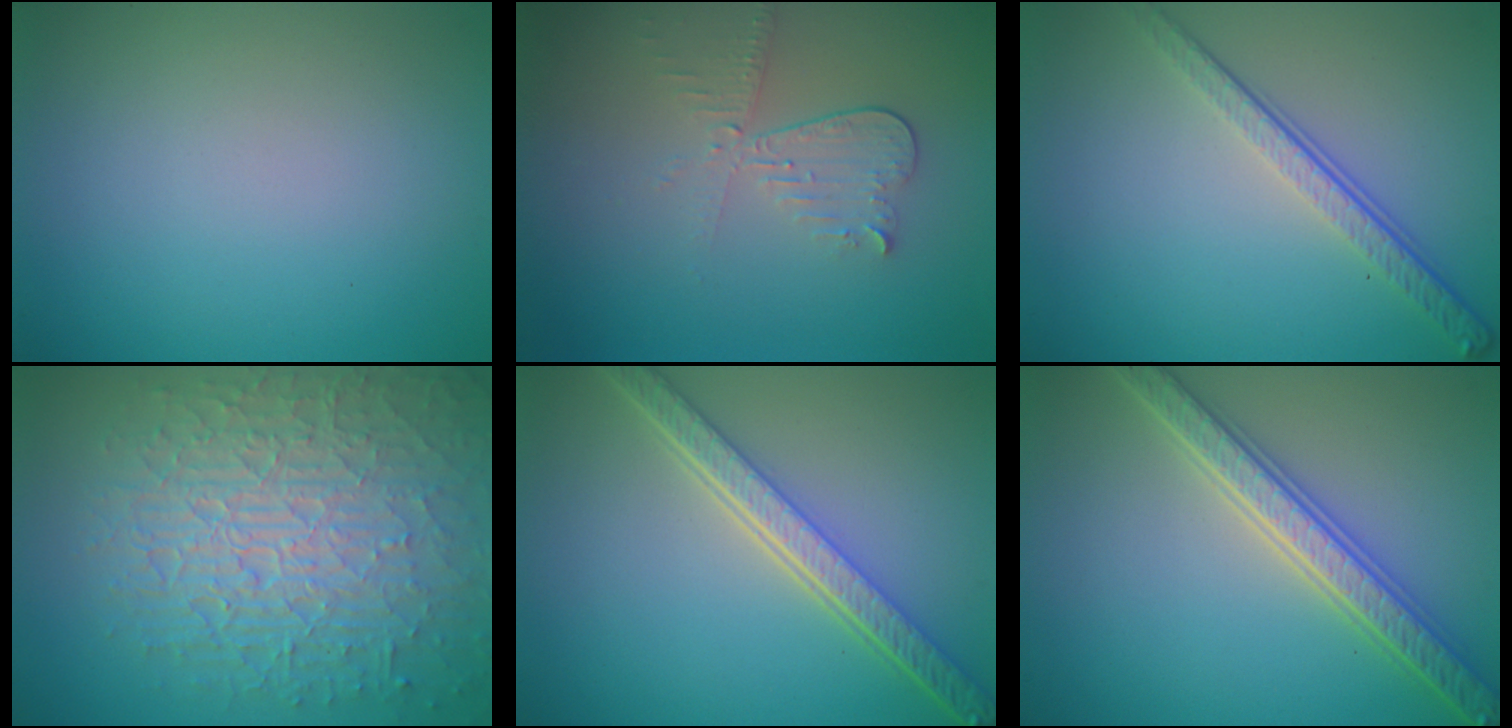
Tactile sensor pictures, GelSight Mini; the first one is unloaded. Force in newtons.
{"total": 3.0, "press": 2.7, "slide": 1.5}
{"total": 4.0, "press": 2.8, "slide": 2.9}
{"total": 10.4, "press": 6.7, "slide": 8.0}
{"total": 6.0, "press": 4.6, "slide": 3.8}
{"total": 5.5, "press": 5.4, "slide": 1.1}